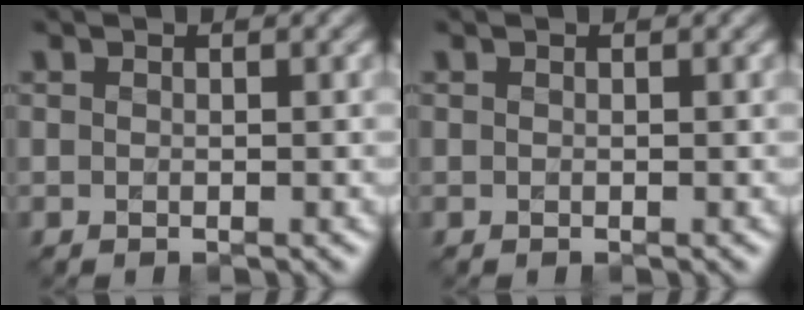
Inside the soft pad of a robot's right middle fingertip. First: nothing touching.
{"total": 0.0}